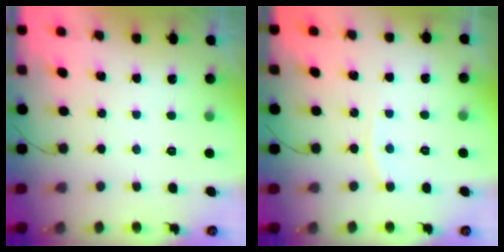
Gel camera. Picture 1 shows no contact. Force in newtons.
{"total": 3.7, "press": 3.7, "slide": 0.5}